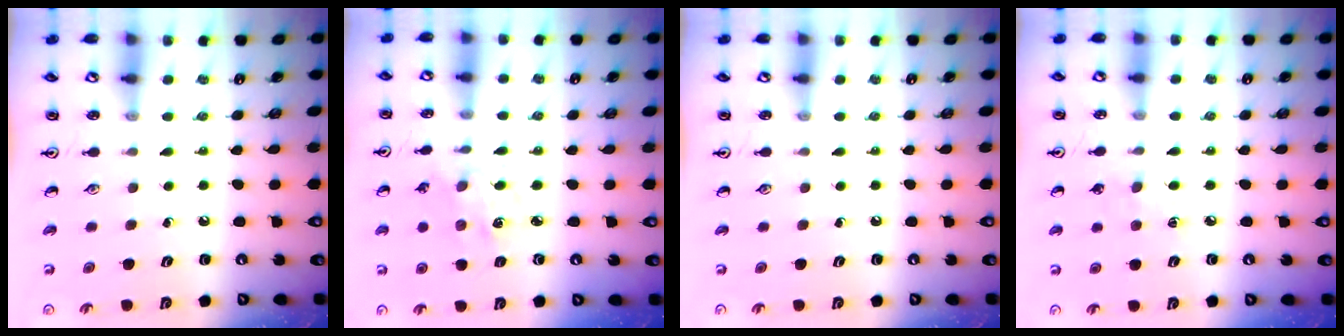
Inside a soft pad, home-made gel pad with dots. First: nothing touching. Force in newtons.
{"total": 1.5, "press": 1.4, "slide": 0.4}
{"total": 0.0}
{"total": 5.6, "press": 5.6, "slide": 0.7}